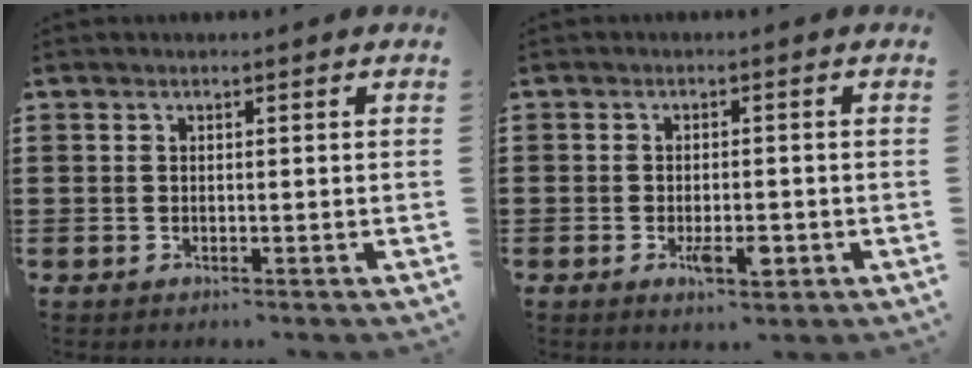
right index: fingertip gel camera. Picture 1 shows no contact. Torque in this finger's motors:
{"motor_torque": [1.35, 0.79, 0.59, 0.12]}